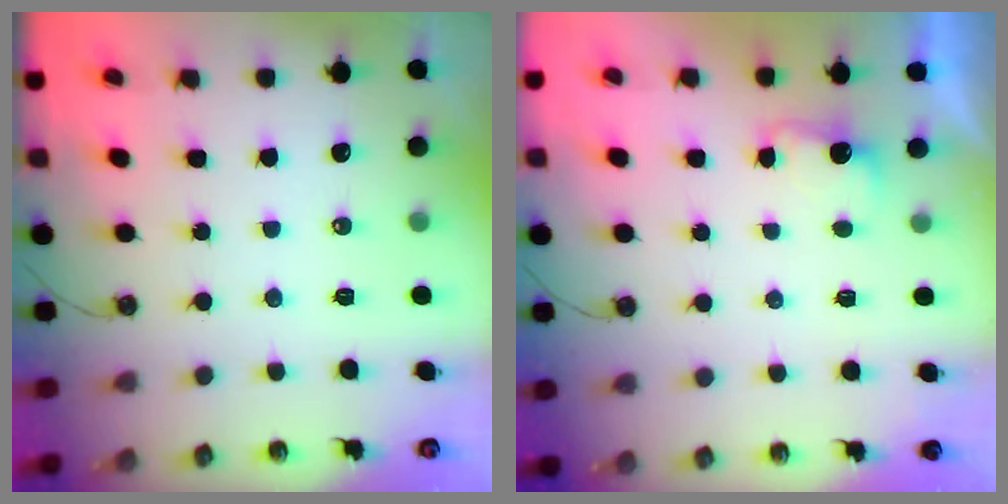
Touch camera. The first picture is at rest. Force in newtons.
{"total": 2.7, "press": 2.5, "slide": 0.9}